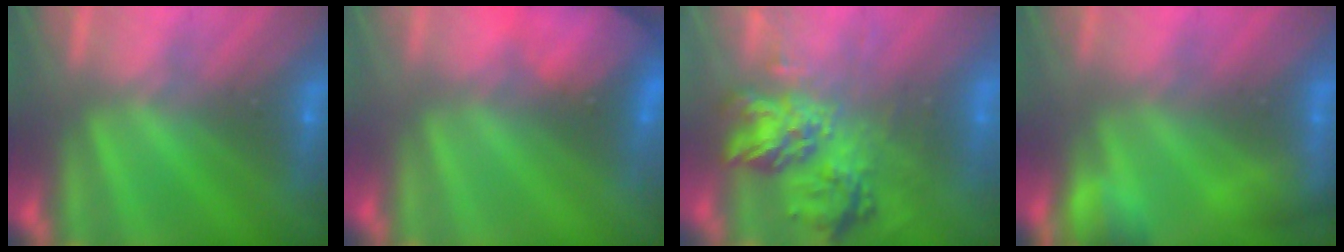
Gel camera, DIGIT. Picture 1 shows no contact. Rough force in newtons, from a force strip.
{"total": 8.0}
{"total": 8.0}
{"total": 5.2}